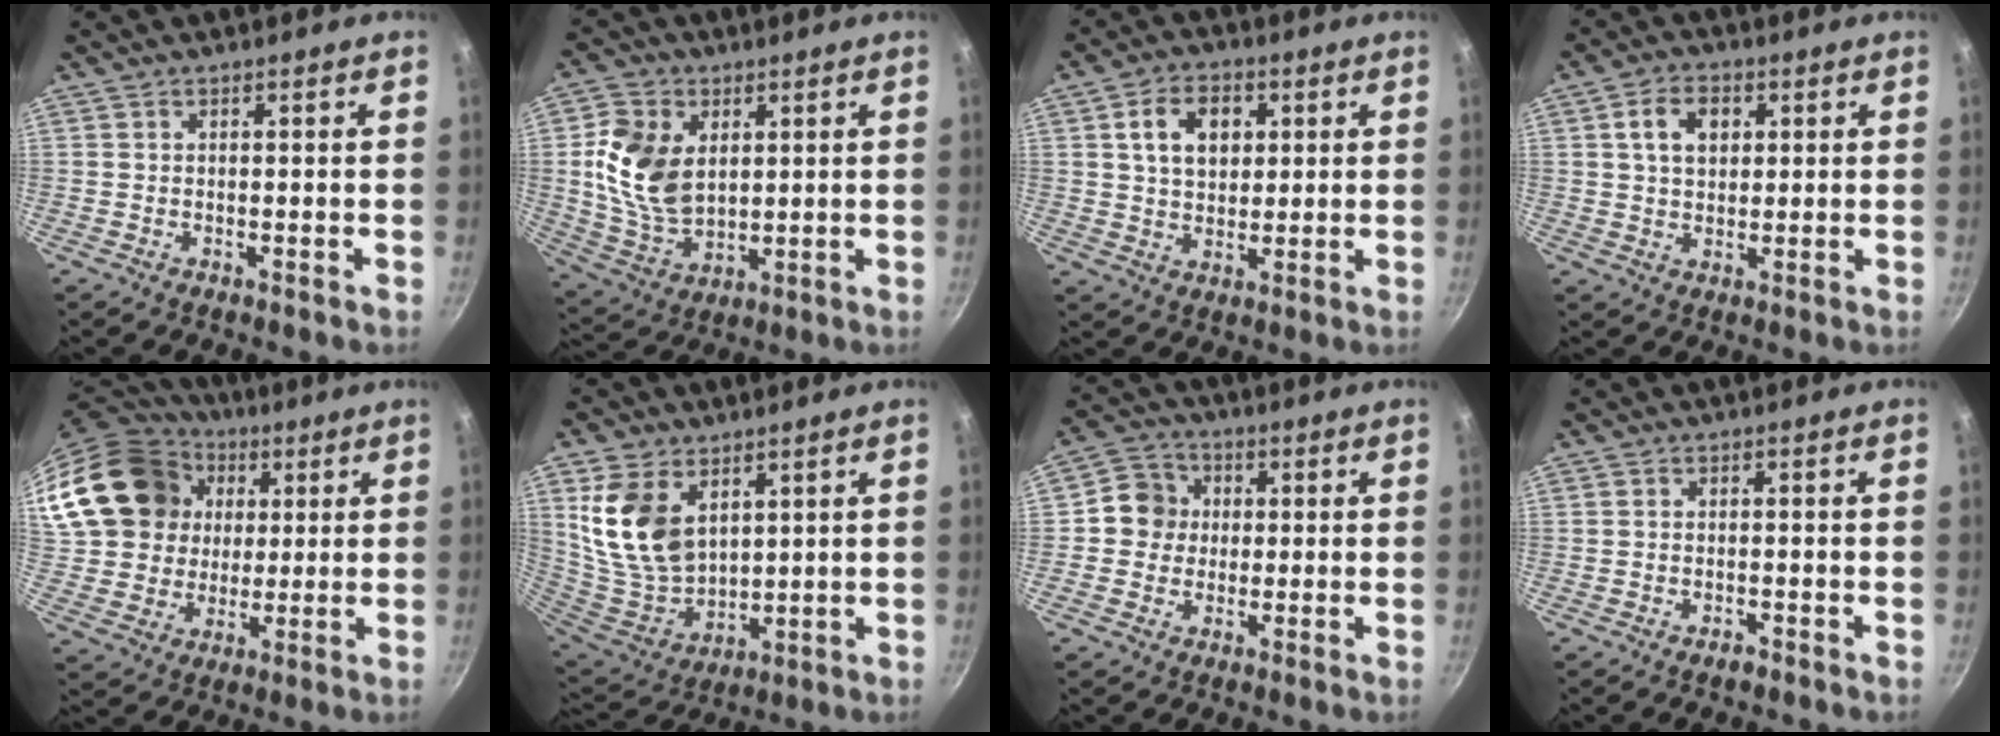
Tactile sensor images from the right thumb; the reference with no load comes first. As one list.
[{"total": 13.5, "force": [2.7, 9.3, 9.4], "torque": [-0.162, -0.019, 0.060]}, {"total": 9.2, "force": [2.5, 6.5, 6.0], "torque": [-0.080, 0.001, 0.040]}, {"total": 6.7, "force": [1.9, 4.7, 4.4], "torque": [-0.056, 0.004, 0.030]}, {"total": 22.4, "force": [6.3, 18.6, 10.9], "torque": [-0.197, 0.028, 0.126]}, {"total": 14.8, "force": [5.5, 9.8, 9.7], "torque": [-0.169, -0.037, 0.125]}, {"total": 7.0, "force": [0.3, 6.6, 2.4], "torque": [-0.004, 0.013, -0.014]}, {"total": 1.4, "force": [-1.1, 0.5, 0.8], "torque": [-0.016, 0.010, -0.017]}]